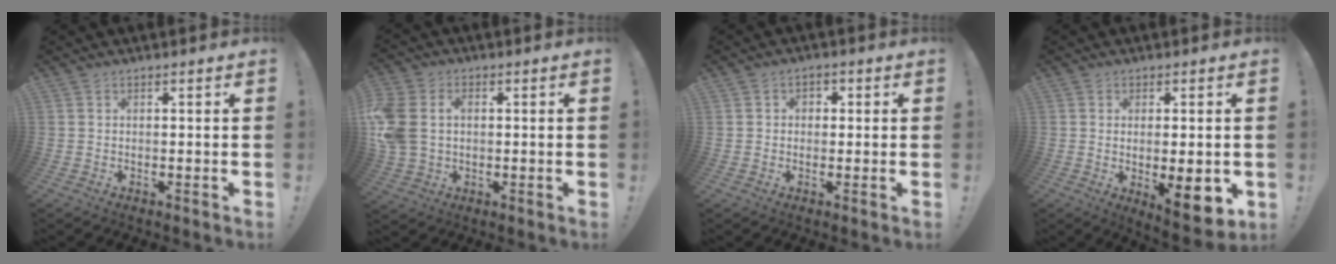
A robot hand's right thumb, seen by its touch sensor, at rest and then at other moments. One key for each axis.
{"total": 10.2, "fx": 1.0, "fy": 7.8, "fz": 6.4, "tx": -0.139, "ty": 0.000, "tz": 0.021}
{"total": 2.5, "fx": -0.5, "fy": 2.2, "fz": 0.9, "tx": -0.005, "ty": 0.002, "tz": -0.014}
{"total": 9.6, "fx": -0.7, "fy": 3.5, "fz": 8.9, "tx": -0.093, "ty": -0.008, "tz": -0.003}